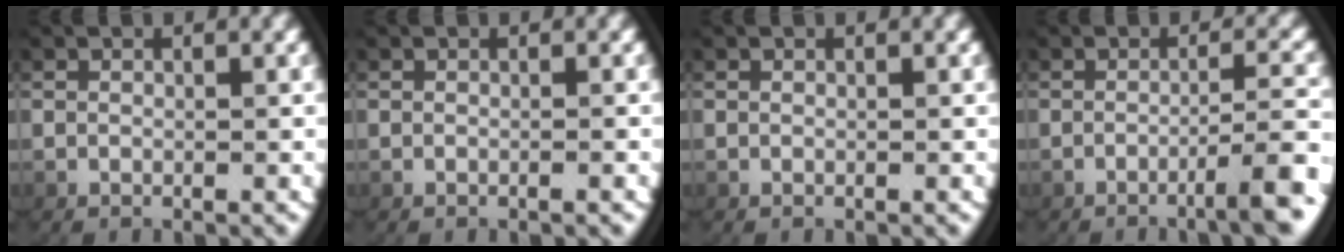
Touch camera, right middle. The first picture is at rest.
{"total": 0.0}
{"total": 0.0}
{"total": 4.0, "force": [-2.0, 0.4, 3.5], "torque": [-0.050, 0.006, -0.033]}